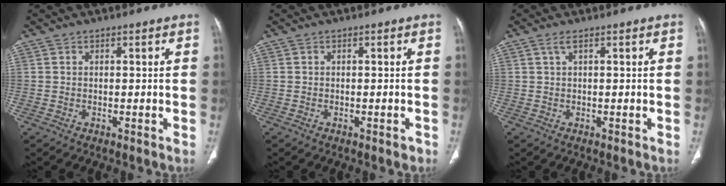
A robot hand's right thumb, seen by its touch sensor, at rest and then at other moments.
{"total": 0.8, "force": [-0.5, 0.4, 0.5], "torque": [-0.004, -0.001, -0.005]}
{"total": 1.1, "force": [0.6, 0.1, 1.0], "torque": [-0.030, 0.009, 0.012]}